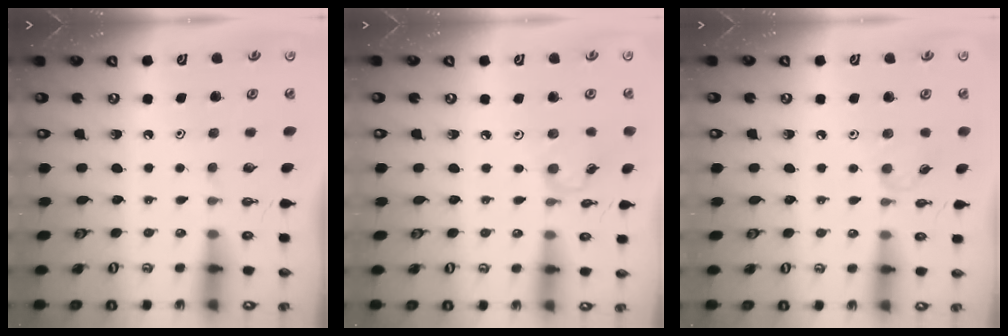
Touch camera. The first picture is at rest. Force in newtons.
{"total": 2.7, "press": 2.7, "slide": 0.5}
{"total": 3.9, "press": 3.8, "slide": 0.6}